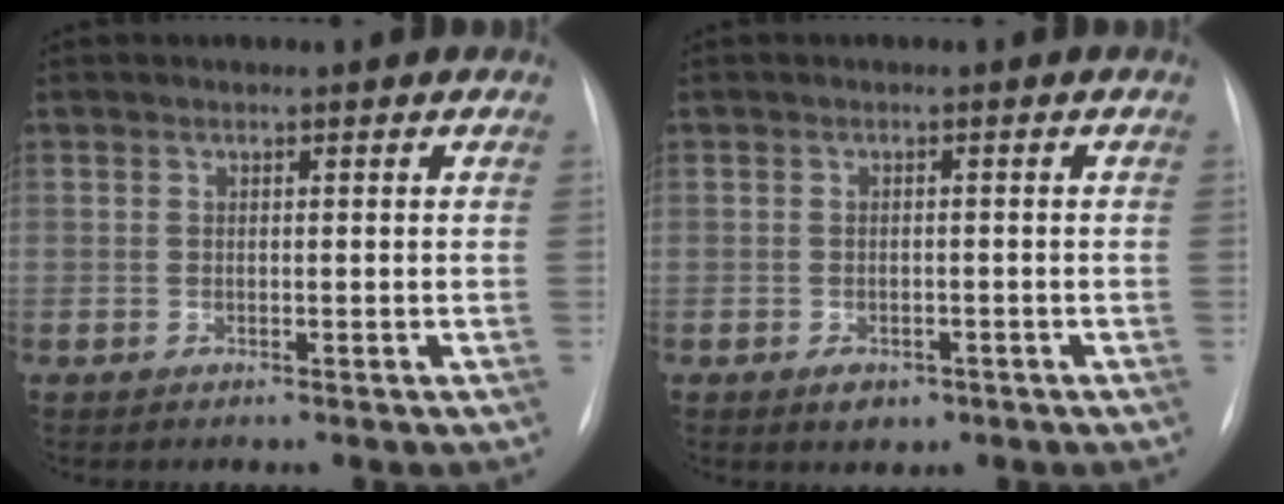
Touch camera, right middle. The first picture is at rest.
{"total": 2.6, "force": [-1.5, 1.6, 1.4], "torque": [-0.019, -0.001, -0.010]}